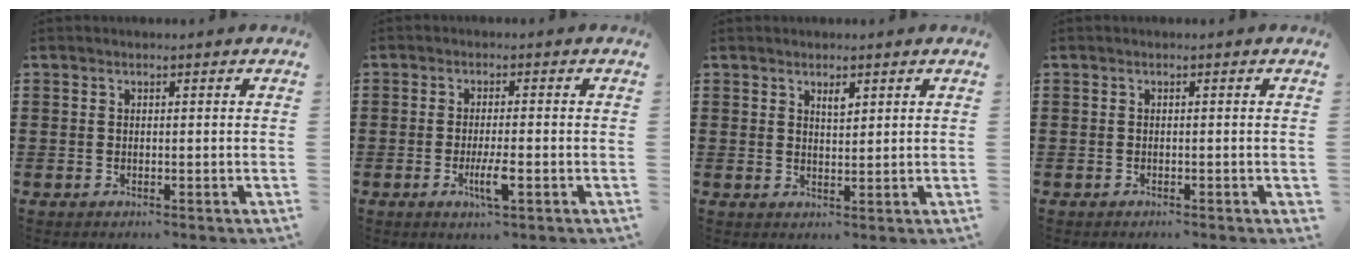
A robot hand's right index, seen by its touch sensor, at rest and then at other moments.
{"total": 4.3, "force": [-1.6, 0.5, 3.9], "torque": [-0.079, -0.010, -0.031]}
{"total": 1.9, "force": [1.4, 0.6, 1.1], "torque": [-0.016, -0.001, 0.022]}
{"total": 0.5, "force": [-0.5, 0.1, 0.2], "torque": [-0.005, -0.003, -0.009]}